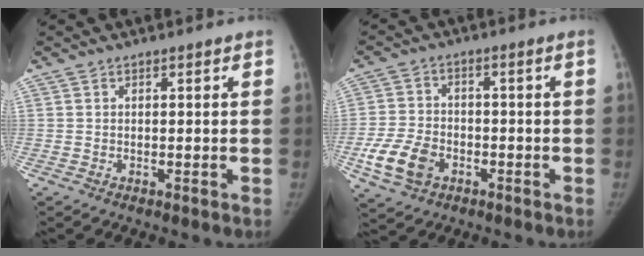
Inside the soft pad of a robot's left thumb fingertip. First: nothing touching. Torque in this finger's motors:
{"motor_torque": [-0.05, 0.08, 0.31, -0.29, 0.07]}